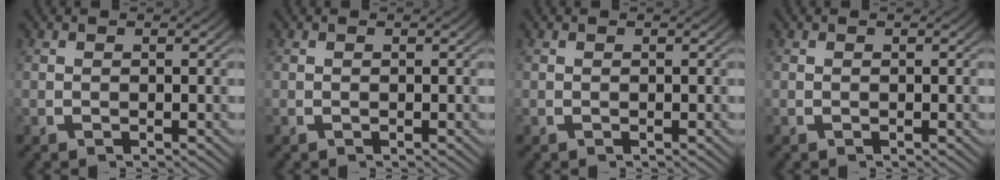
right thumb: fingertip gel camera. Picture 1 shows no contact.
{"total": 0.0}
{"total": 0.0}
{"total": 0.0}